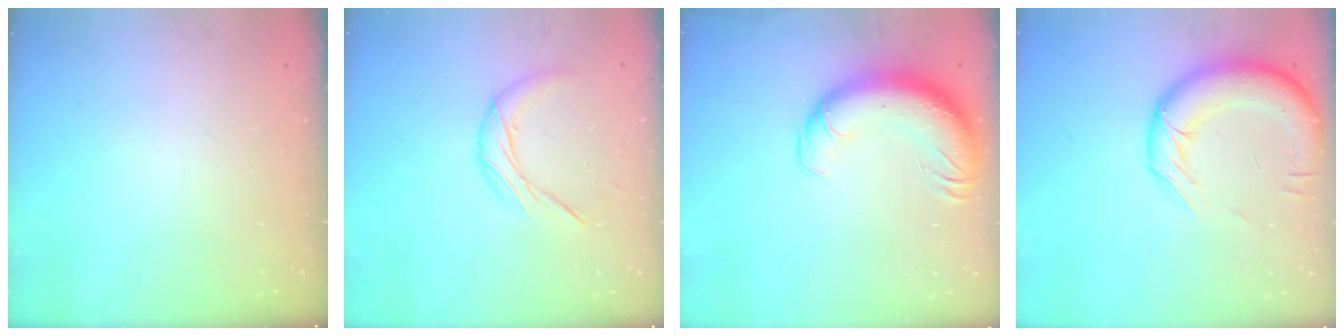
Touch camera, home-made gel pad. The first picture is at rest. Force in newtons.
{"total": 9.2, "press": 9.2, "slide": 0.4}
{"total": 17.1, "press": 16.6, "slide": 4.0}
{"total": 15.6, "press": 15.2, "slide": 3.6}